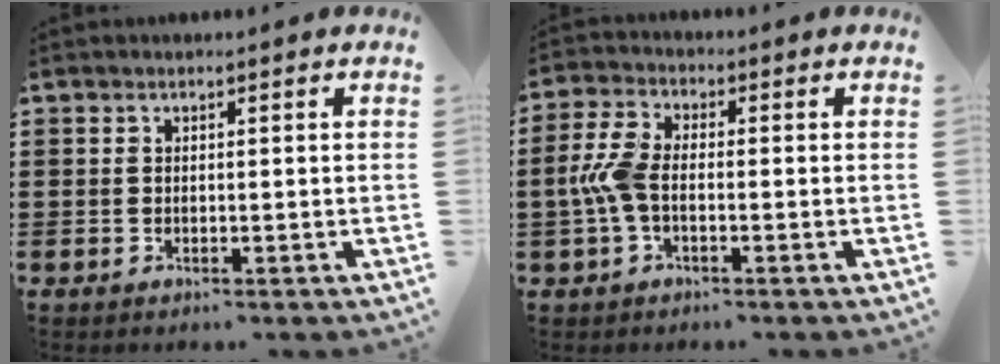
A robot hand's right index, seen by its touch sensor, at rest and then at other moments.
{"total": 5.7, "force": [-1.0, 2.9, 4.8], "torque": [-0.121, -0.002, -0.027]}